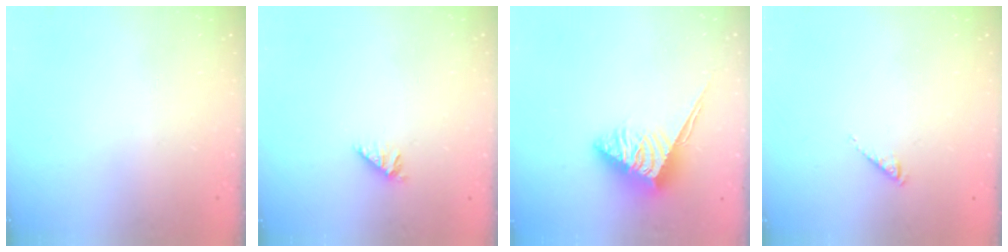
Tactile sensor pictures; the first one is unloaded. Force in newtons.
{"total": 1.9, "press": 1.9, "slide": 0.4}
{"total": 6.5, "press": 6.5, "slide": 0.4}
{"total": 0.8, "press": 0.8, "slide": 0.1}